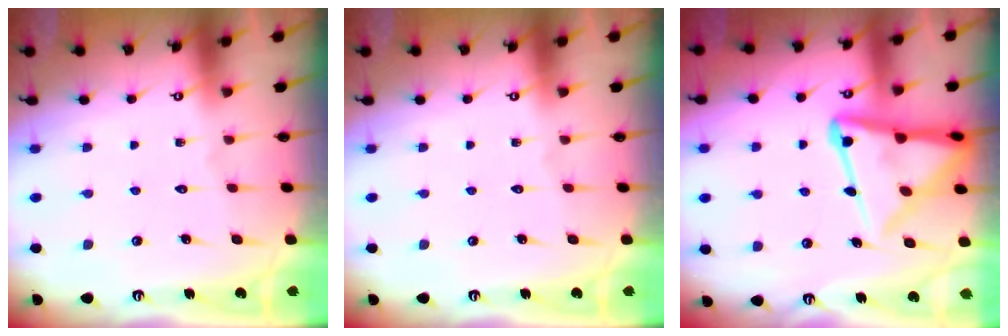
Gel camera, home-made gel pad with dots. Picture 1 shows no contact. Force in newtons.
{"total": 0.0}
{"total": 14.7, "press": 14.6, "slide": 1.5}